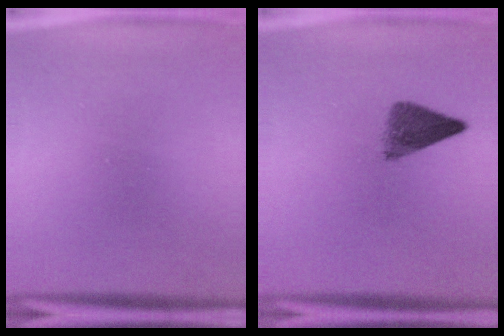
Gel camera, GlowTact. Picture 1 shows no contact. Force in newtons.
{"total": 4.8}